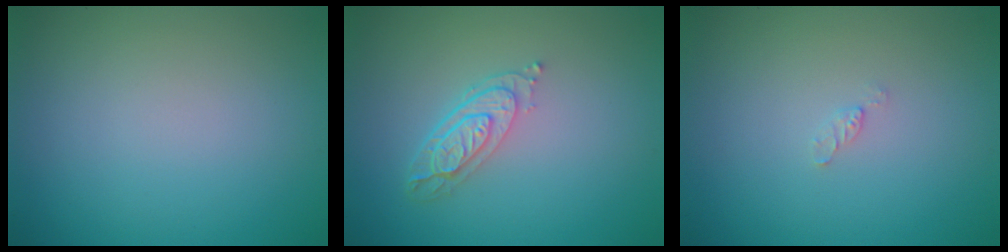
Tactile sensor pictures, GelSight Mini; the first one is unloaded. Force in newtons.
{"total": 3.5, "press": 2.6, "slide": 2.3}
{"total": 0.6, "press": 0.6, "slide": 0.1}